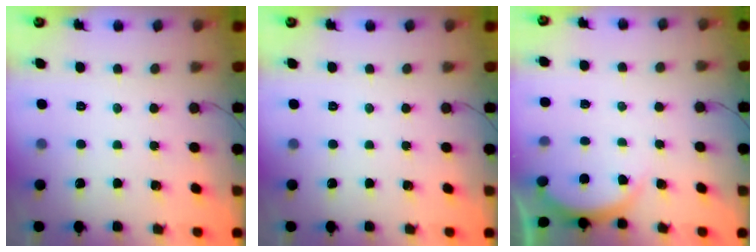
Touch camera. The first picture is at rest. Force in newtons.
{"total": 0.0}
{"total": 2.1, "press": 2.0, "slide": 0.5}